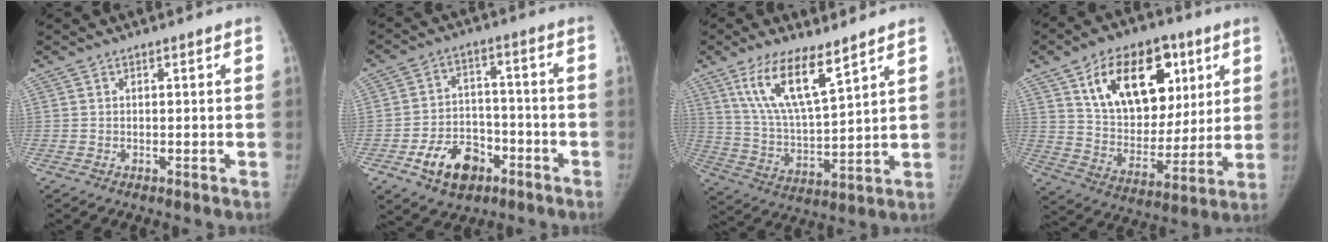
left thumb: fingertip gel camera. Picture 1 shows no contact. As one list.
[{"total": 11.3, "force": [-5.7, 7.8, 5.9], "torque": [-0.066, 0.037, -0.088]}, {"total": 13.5, "force": [8.3, 3.9, 10.0], "torque": [-0.176, -0.042, 0.169]}, {"total": 22.0, "force": [9.2, 13.9, 14.3], "torque": [-0.181, -0.026, 0.156]}]